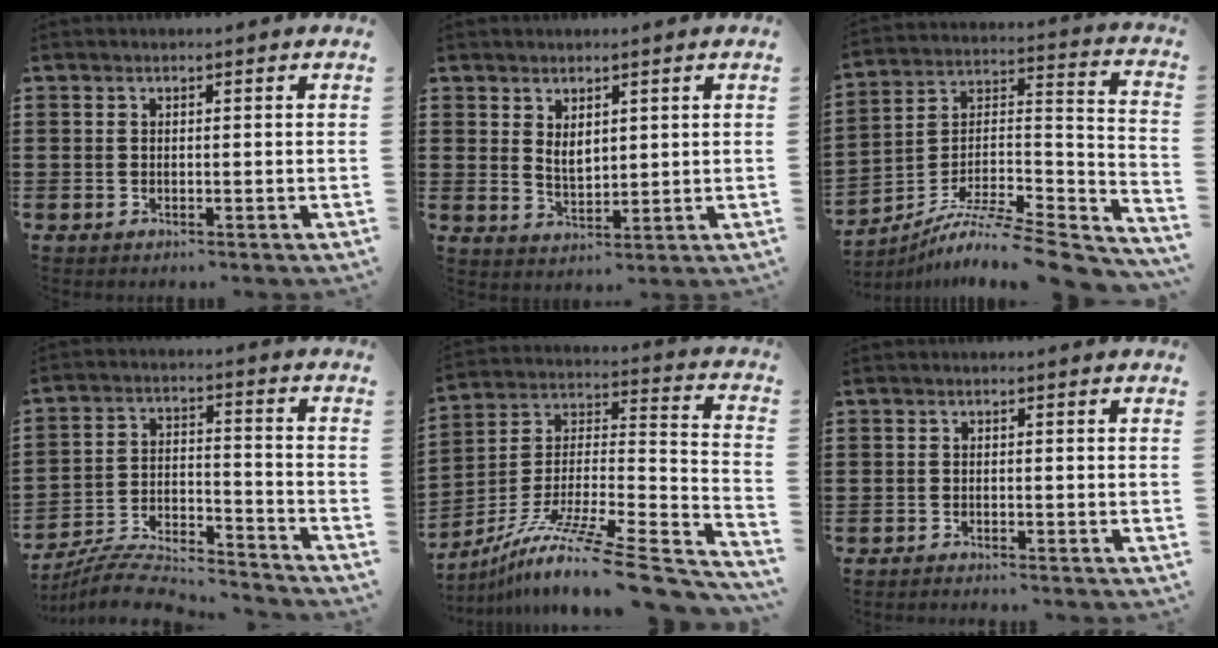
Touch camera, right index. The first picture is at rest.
{"total": 2.9, "force": [1.7, 1.7, 1.7], "torque": [-0.030, 0.003, 0.029]}
{"total": 9.5, "force": [-7.6, 1.4, 5.5], "torque": [-0.097, 0.005, -0.151]}
{"total": 7.4, "force": [-7.1, 0.9, 1.9], "torque": [-0.041, 0.003, -0.143]}
{"total": 13.0, "force": [-9.6, 0.9, 8.7], "torque": [-0.149, 0.006, -0.175]}
{"total": 0.9, "force": [-0.9, -0.1, 0.0], "torque": [-0.002, 0.001, -0.019]}